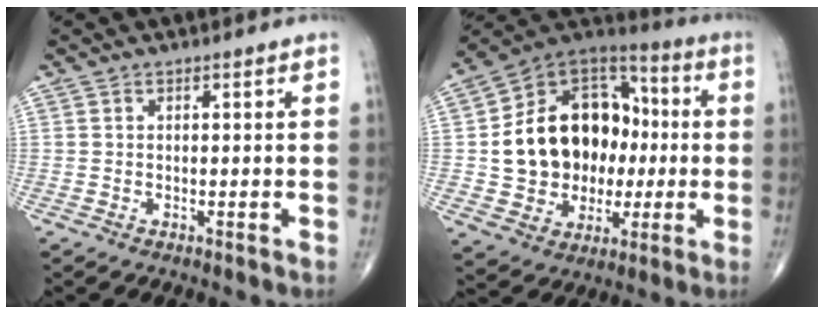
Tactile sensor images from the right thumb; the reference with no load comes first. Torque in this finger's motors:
{"motor_torque": [2.36, 2.65, 1.61, -0.46, 0.20]}